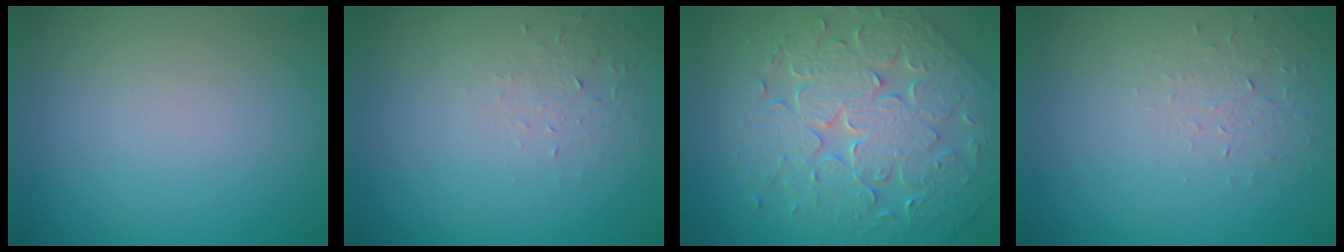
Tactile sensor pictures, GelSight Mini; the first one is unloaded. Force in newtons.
{"total": 1.0, "press": 0.4, "slide": 0.9}
{"total": 7.2, "press": 6.2, "slide": 3.5}
{"total": 1.3, "press": 0.6, "slide": 1.2}